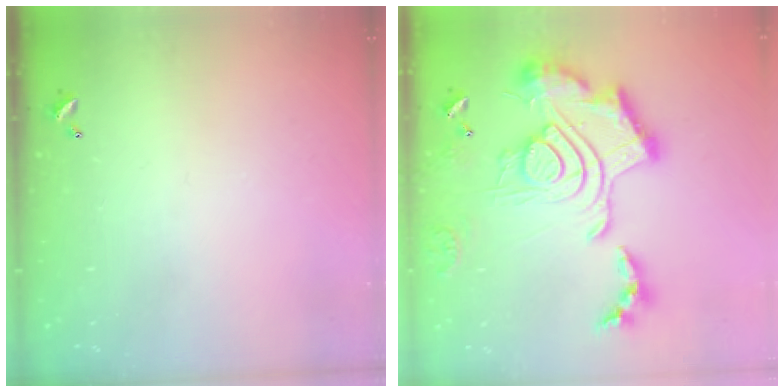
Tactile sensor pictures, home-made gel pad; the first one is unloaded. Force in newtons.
{"total": 3.0, "press": 2.4, "slide": 1.8}